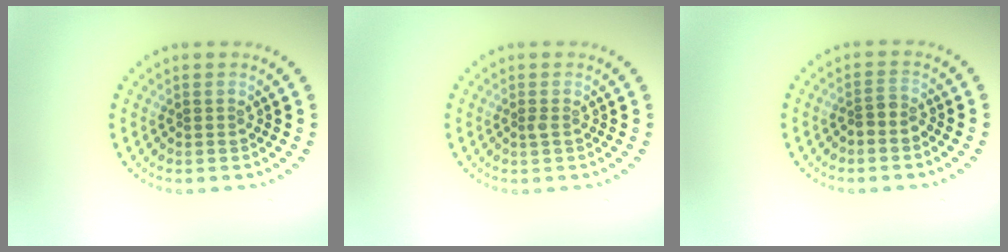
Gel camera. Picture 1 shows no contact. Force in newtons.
{"total": 0.6, "press": 0.4, "slide": 0.4}
{"total": 1.4, "press": 1.2, "slide": 0.8}